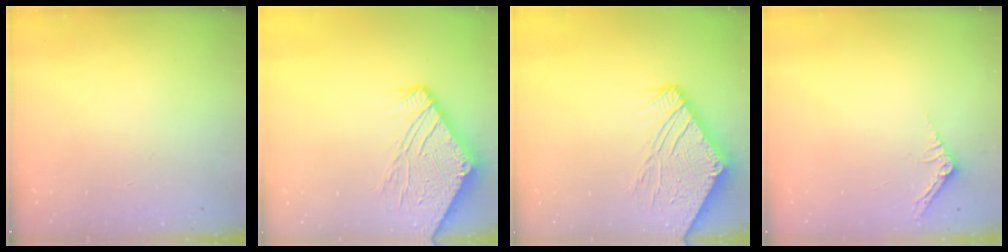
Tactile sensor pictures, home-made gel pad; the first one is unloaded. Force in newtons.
{"total": 13.5, "press": 13.4, "slide": 1.8}
{"total": 13.5, "press": 13.4, "slide": 1.8}
{"total": 2.5, "press": 2.5, "slide": 0.2}